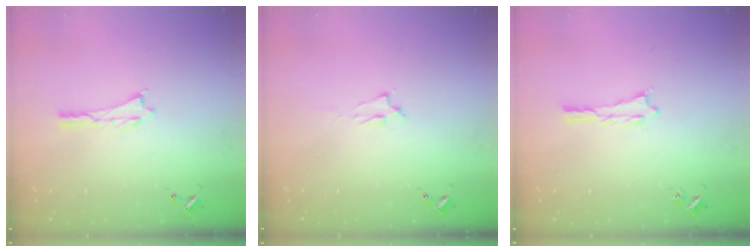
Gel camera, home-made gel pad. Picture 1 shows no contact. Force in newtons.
{"total": 1.4, "press": 1.3, "slide": 0.3}
{"total": 0.0}